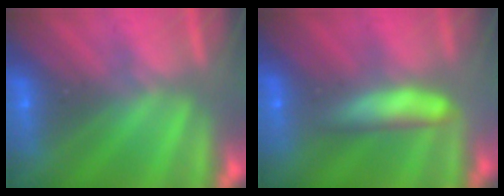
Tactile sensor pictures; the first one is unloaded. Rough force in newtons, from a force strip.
{"total": 10.8}